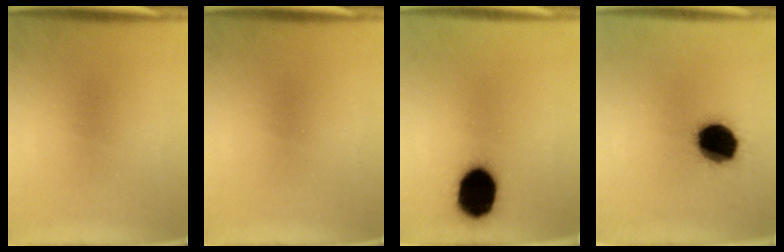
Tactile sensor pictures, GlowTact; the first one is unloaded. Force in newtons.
{"total": 0.0}
{"total": 14.7}
{"total": 16.2}